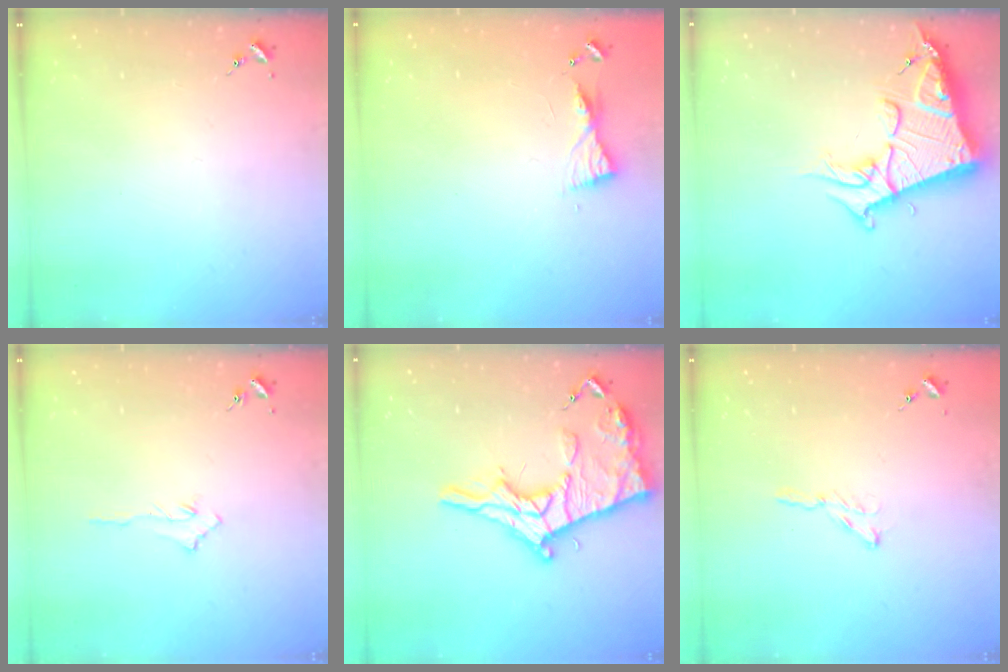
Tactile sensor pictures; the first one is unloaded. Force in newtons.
{"total": 5.6, "press": 5.6, "slide": 0.5}
{"total": 18.5, "press": 18.4, "slide": 1.8}
{"total": 2.9, "press": 2.9, "slide": 0.4}
{"total": 21.2, "press": 21.2, "slide": 1.8}
{"total": 3.9, "press": 3.8, "slide": 0.5}